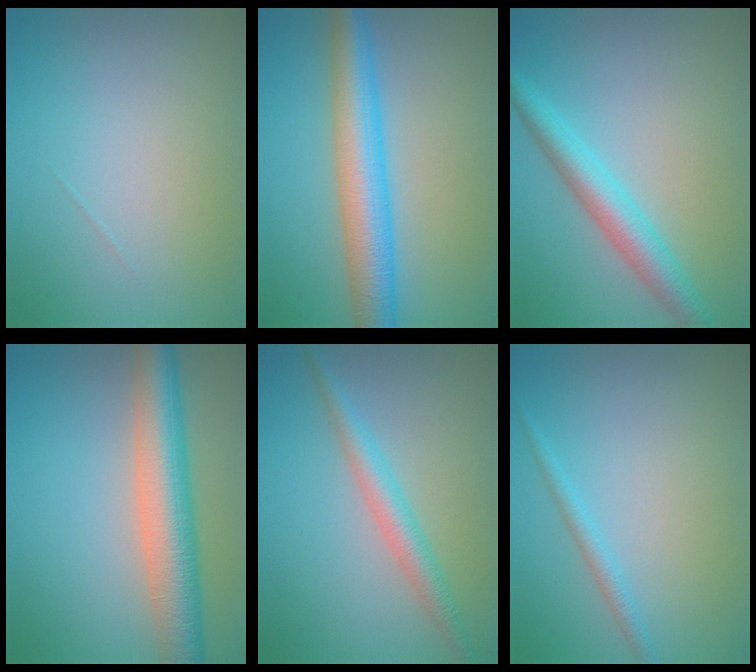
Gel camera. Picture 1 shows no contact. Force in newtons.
{"total": 6.9, "press": 6.9, "slide": 0.1}
{"total": 4.2, "press": 4.2, "slide": 0.1}
{"total": 7.7, "press": 7.7, "slide": 0.3}
{"total": 3.0, "press": 3.0, "slide": 0.2}
{"total": 1.4, "press": 1.4, "slide": 0.1}